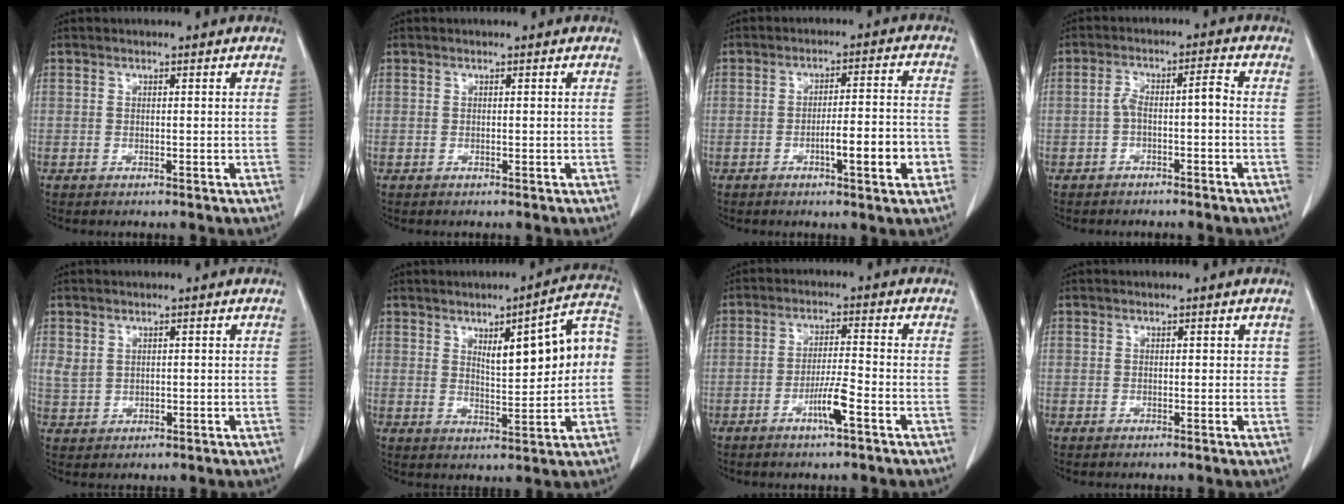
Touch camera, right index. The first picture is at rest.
{"total": 0.0}
{"total": 8.2, "force": [-3.1, 0.8, 7.6], "torque": [-0.110, 0.008, -0.042]}
{"total": 4.2, "force": [-1.1, 1.0, 3.9], "torque": [-0.076, 0.028, -0.016]}
{"total": 2.5, "force": [1.1, 2.0, 1.1], "torque": [-0.025, 0.002, 0.031]}
{"total": 11.5, "force": [1.8, 2.4, 11.1], "torque": [-0.151, 0.031, 0.030]}
{"total": 5.0, "force": [-2.5, 0.0, 4.3], "torque": [-0.081, -0.005, -0.047]}
{"total": 1.6, "force": [0.5, 1.1, 1.1], "torque": [-0.007, 0.006, 0.005]}